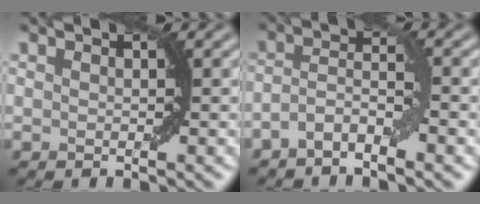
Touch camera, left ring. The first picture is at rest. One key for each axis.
{"total": 3.2, "fx": -1.9, "fy": 0.8, "fz": 2.5, "tx": -0.047, "ty": 0.010, "tz": -0.043}